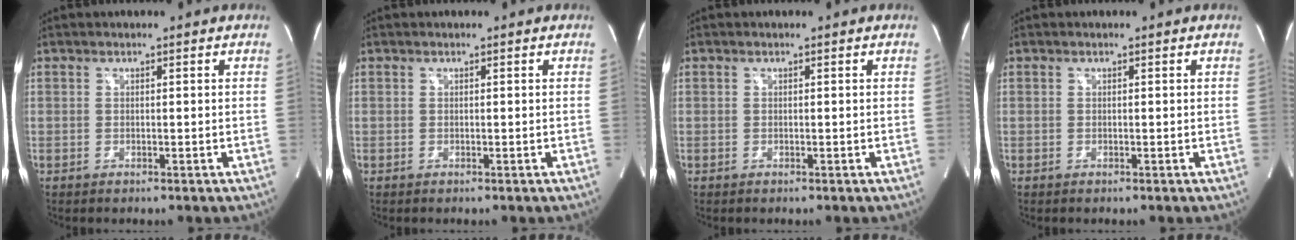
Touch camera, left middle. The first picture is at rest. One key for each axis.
{"total": 0.0}
{"total": 0.0}
{"total": 0.0}